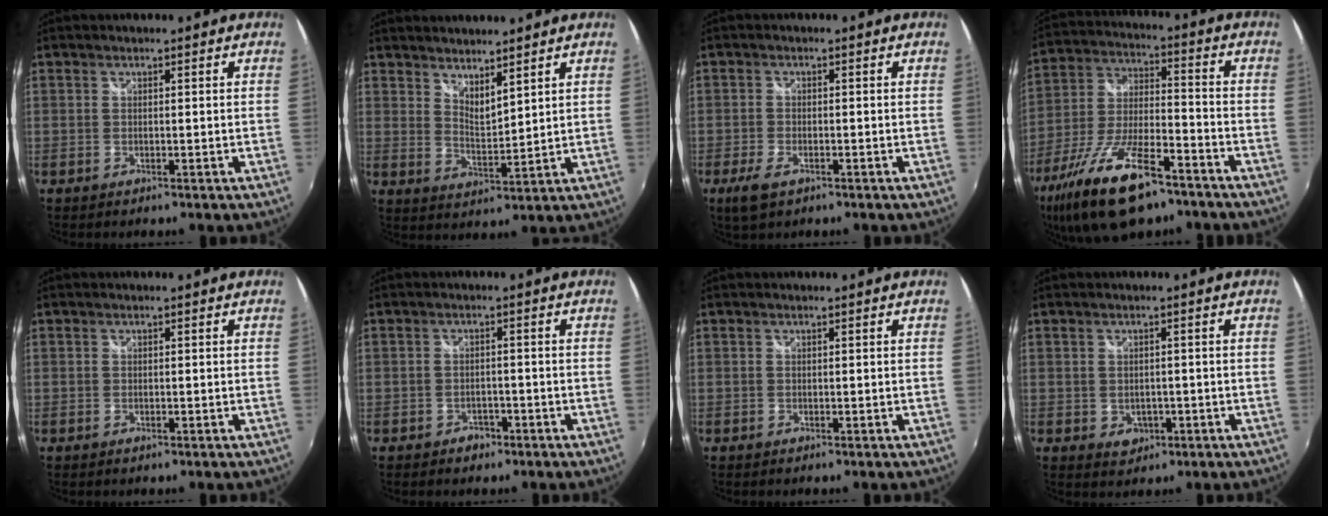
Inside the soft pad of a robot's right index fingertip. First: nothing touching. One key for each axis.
{"total": 5.5, "fx": 4.7, "fy": 1.1, "fz": 2.5, "tx": -0.036, "ty": -0.006, "tz": 0.082}
{"total": 4.4, "fx": -2.6, "fy": 1.8, "fz": 3.1, "tx": -0.077, "ty": -0.008, "tz": -0.047}
{"total": 20.4, "fx": -13.1, "fy": 7.1, "fz": 14.0, "tx": -0.285, "ty": -0.037, "tz": -0.230}
{"total": 0.0}
{"total": 2.8, "fx": -1.8, "fy": 2.1, "fz": 0.6, "tx": -0.018, "ty": 0.001, "tz": -0.024}
{"total": 0.0}
{"total": 3.4, "fx": -0.9, "fy": 2.9, "fz": 1.6, "tx": -0.030, "ty": -0.003, "tz": -0.005}